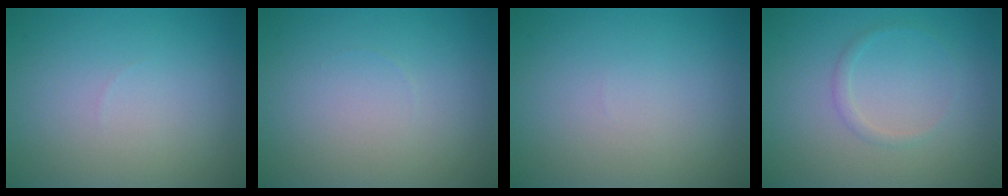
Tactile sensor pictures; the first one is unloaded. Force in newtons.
{"total": 0.0}
{"total": 0.0}
{"total": 0.9, "press": 0.9, "slide": 0.0}